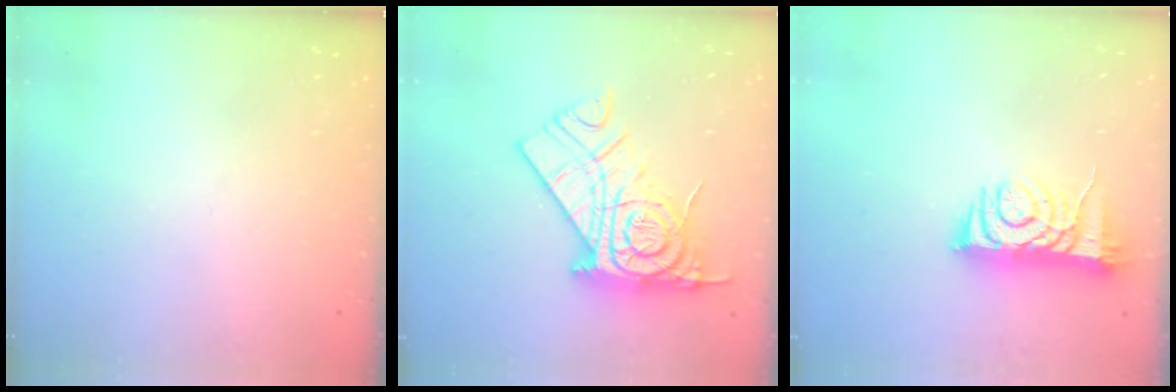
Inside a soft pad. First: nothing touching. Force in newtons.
{"total": 19.7, "press": 19.6, "slide": 1.7}
{"total": 8.4, "press": 8.3, "slide": 0.9}